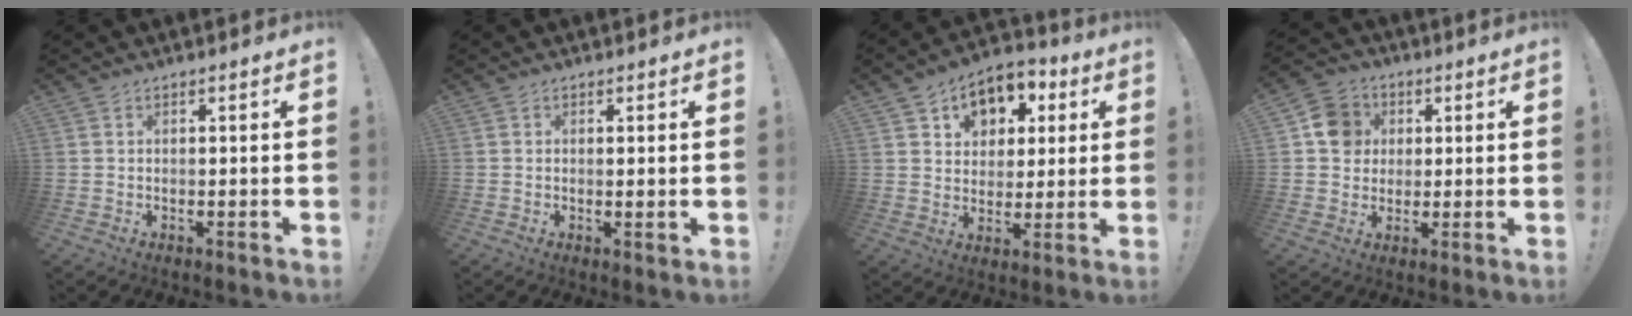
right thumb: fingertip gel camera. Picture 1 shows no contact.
{"total": 1.3, "force": [0.7, -0.1, 1.2], "torque": [-0.010, -0.004, 0.009]}
{"total": 10.1, "force": [4.4, 8.1, 4.2], "torque": [-0.052, -0.023, 0.085]}
{"total": 10.1, "force": [2.1, 9.3, 3.4], "torque": [-0.035, 0.005, 0.044]}